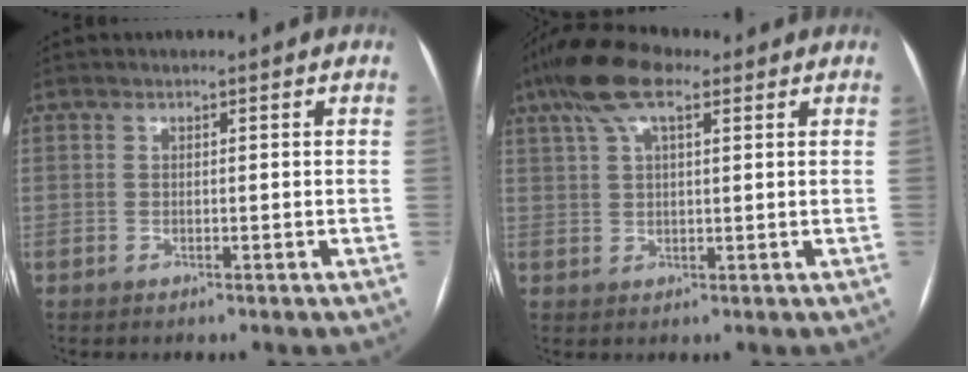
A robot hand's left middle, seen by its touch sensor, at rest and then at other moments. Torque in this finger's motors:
{"motor_torque": [1.08, -1.06, 0.27, 0.13]}